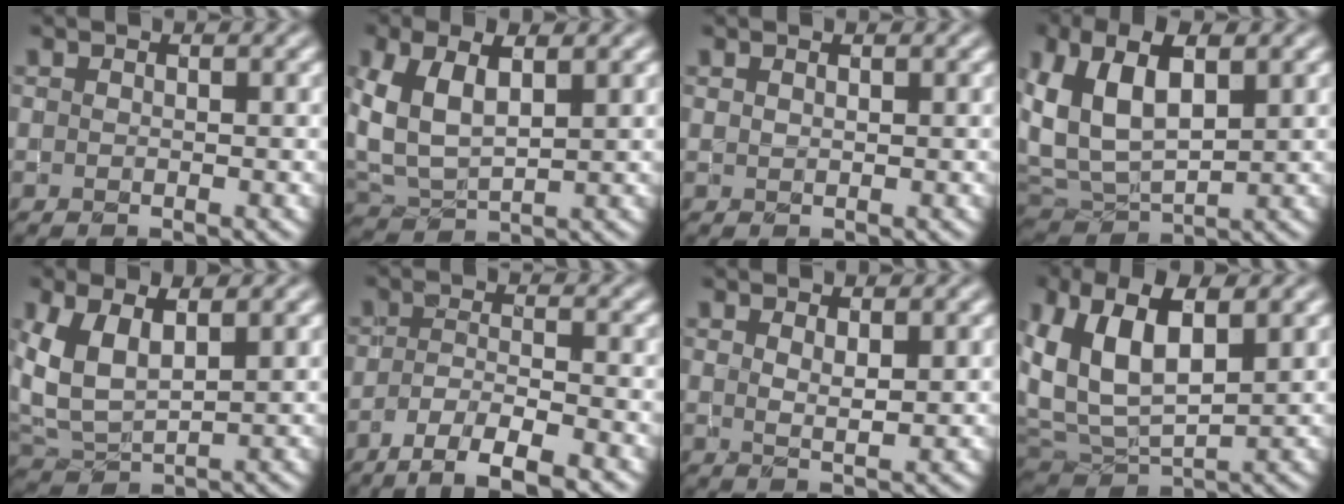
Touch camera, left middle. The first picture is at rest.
{"total": 6.7, "force": [2.2, 3.6, 5.2], "torque": [-0.136, 0.012, 0.041]}
{"total": 0.6, "force": [0.5, 0.2, 0.1], "torque": [-0.006, 0.005, 0.011]}
{"total": 8.8, "force": [3.3, 4.9, 6.6], "torque": [-0.162, 0.016, 0.060]}
{"total": 5.8, "force": [2.3, 3.1, 4.4], "torque": [-0.111, 0.008, 0.046]}
{"total": 4.5, "force": [-3.1, 1.0, 3.1], "torque": [-0.054, 0.004, -0.058]}
{"total": 1.7, "force": [1.1, 0.4, 1.2], "torque": [-0.022, -0.003, 0.022]}
{"total": 9.7, "force": [3.6, 5.1, 7.4], "torque": [-0.174, 0.011, 0.067]}